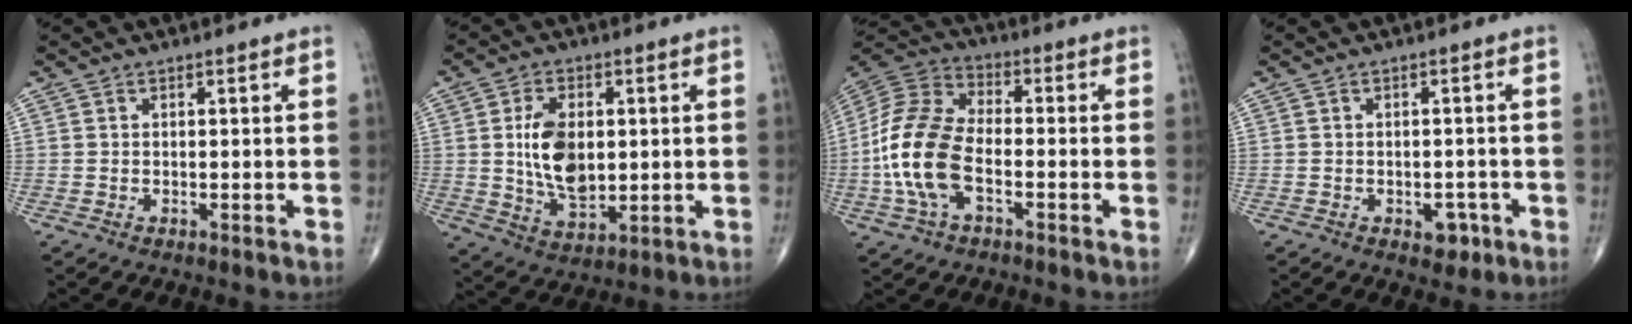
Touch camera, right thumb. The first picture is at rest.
{"total": 11.1, "force": [1.0, 6.7, 8.9], "torque": [-0.146, -0.014, 0.027]}
{"total": 15.2, "force": [-3.5, 8.2, 12.3], "torque": [-0.262, 0.030, -0.073]}
{"total": 3.3, "force": [-1.5, 2.1, 2.0], "torque": [-0.008, 0.008, -0.016]}